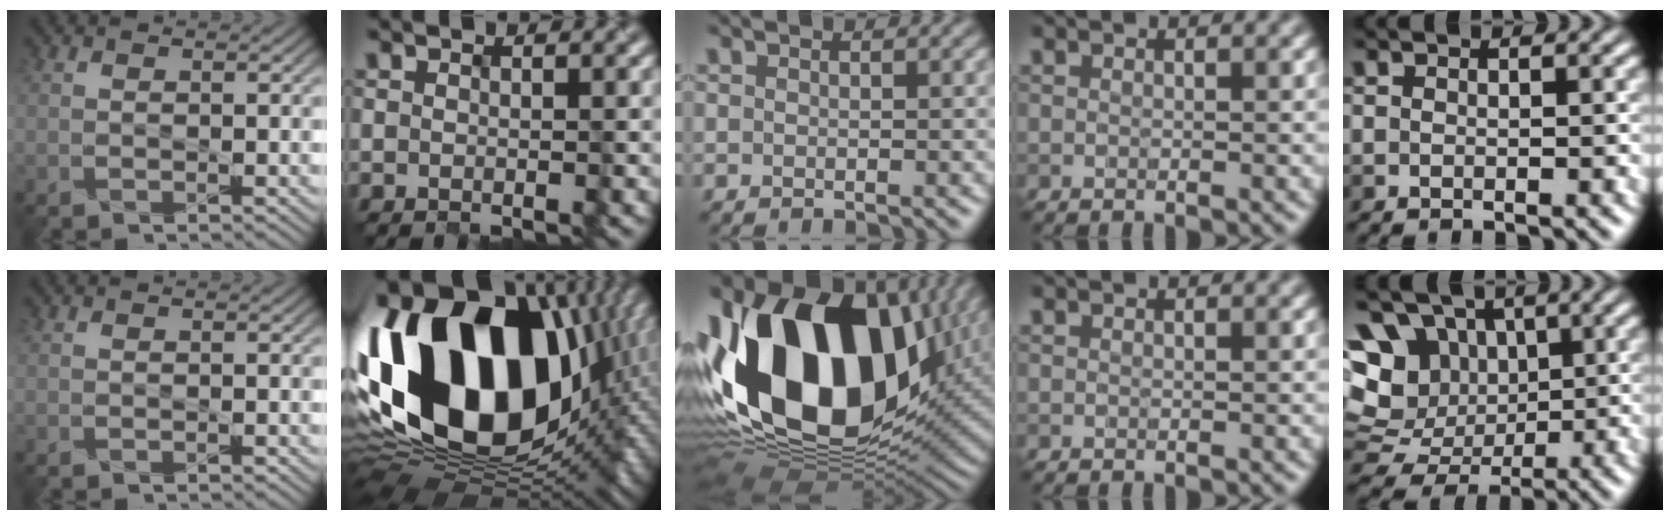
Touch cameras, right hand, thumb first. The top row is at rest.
{"index": {"total": 21.9, "force": [2.4, 14.3, 16.4], "torque": [-0.347, -0.019, 0.052]}, "middle": {"total": 19.7, "force": [4.7, 13.0, 14.0], "torque": [-0.294, -0.001, 0.075]}, "little": {"total": 11.6, "force": [2.6, 9.5, 6.1], "torque": [-0.138, 0.019, 0.043]}}